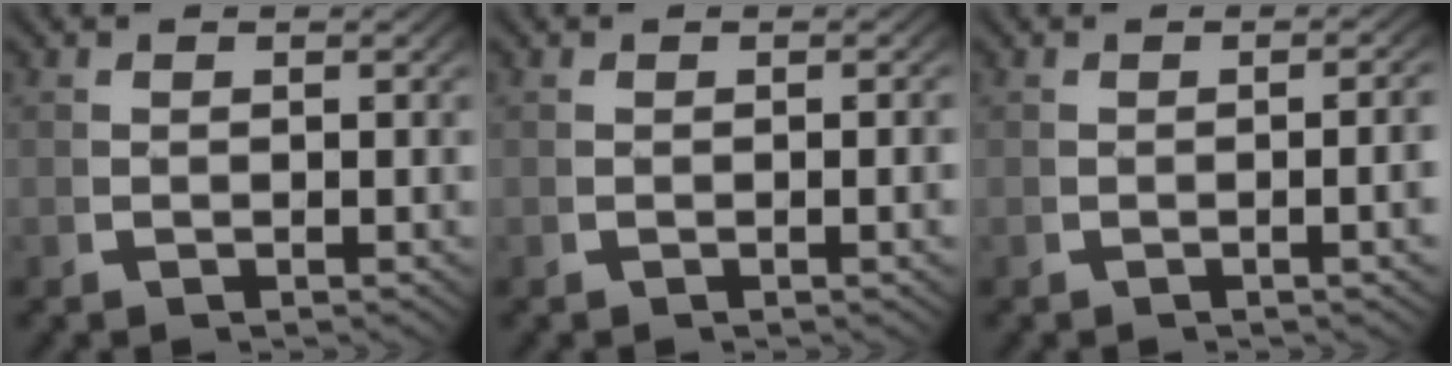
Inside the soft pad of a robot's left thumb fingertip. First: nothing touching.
{"total": 1.0, "force": [-0.2, 0.1, 1.0], "torque": [-0.014, 0.000, -0.004]}
{"total": 2.8, "force": [-0.5, 0.7, 2.7], "torque": [-0.031, 0.004, -0.012]}